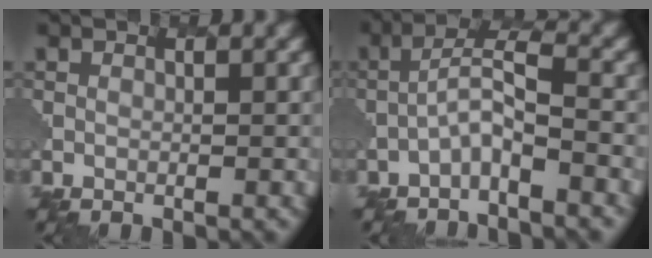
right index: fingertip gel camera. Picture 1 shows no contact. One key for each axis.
{"total": 3.0, "fx": -1.7, "fy": 0.5, "fz": 2.5, "tx": -0.049, "ty": 0.014, "tz": -0.042}